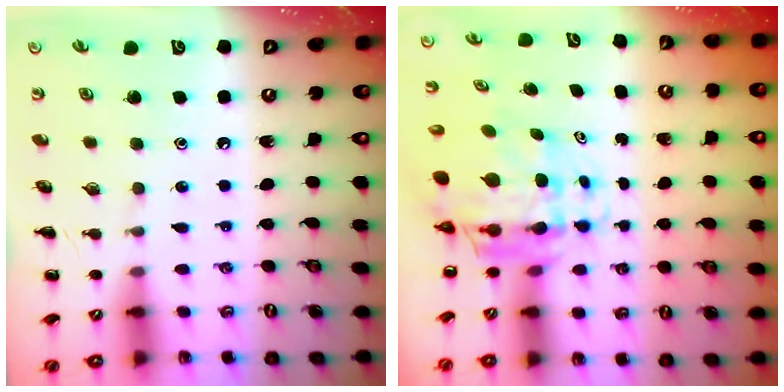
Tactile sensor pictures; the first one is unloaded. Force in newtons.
{"total": 7.2, "press": 6.9, "slide": 2.0}